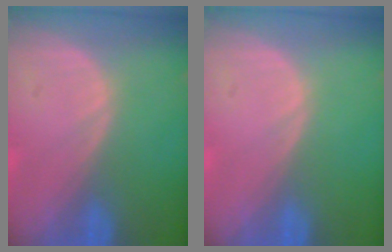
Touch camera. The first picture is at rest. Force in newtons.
{"total": 0.0}